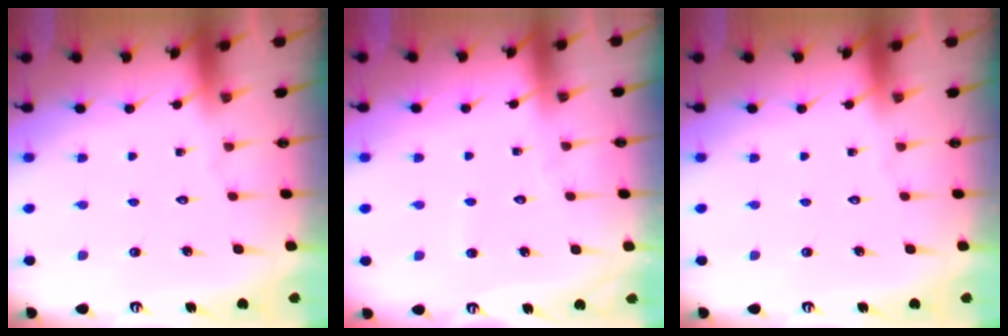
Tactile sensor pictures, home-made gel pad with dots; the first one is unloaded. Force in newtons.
{"total": 2.9, "press": 2.9, "slide": 0.3}
{"total": 0.0}